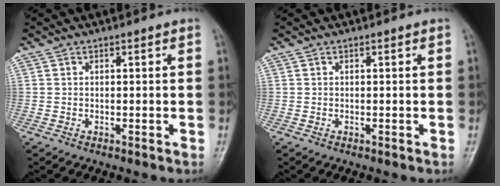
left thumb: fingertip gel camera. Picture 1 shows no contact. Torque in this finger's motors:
{"motor_torque": [0.00, 0.00, 0.00, 0.00, 0.00]}